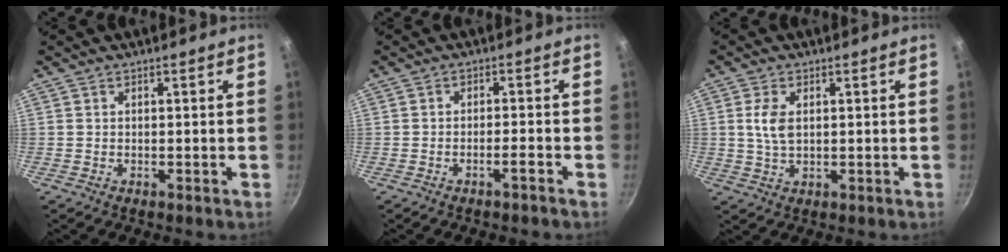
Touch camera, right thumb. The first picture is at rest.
{"total": 2.0, "force": [-1.5, -0.1, 1.4], "torque": [-0.027, 0.012, -0.023]}
{"total": 4.9, "force": [1.0, 2.7, 3.9], "torque": [-0.079, 0.000, 0.021]}